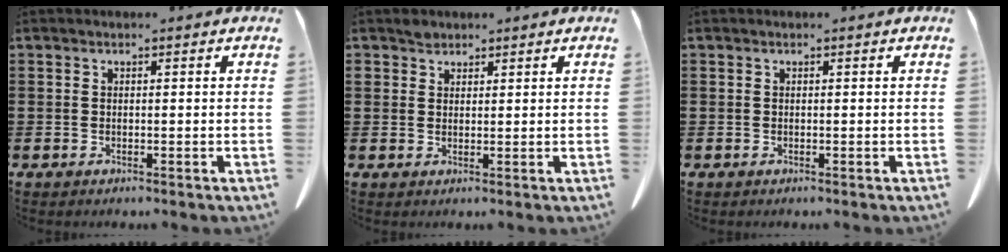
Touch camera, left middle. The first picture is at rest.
{"total": 1.6, "force": [1.4, 0.8, 0.0], "torque": [-0.003, 0.002, 0.027]}
{"total": 0.0}